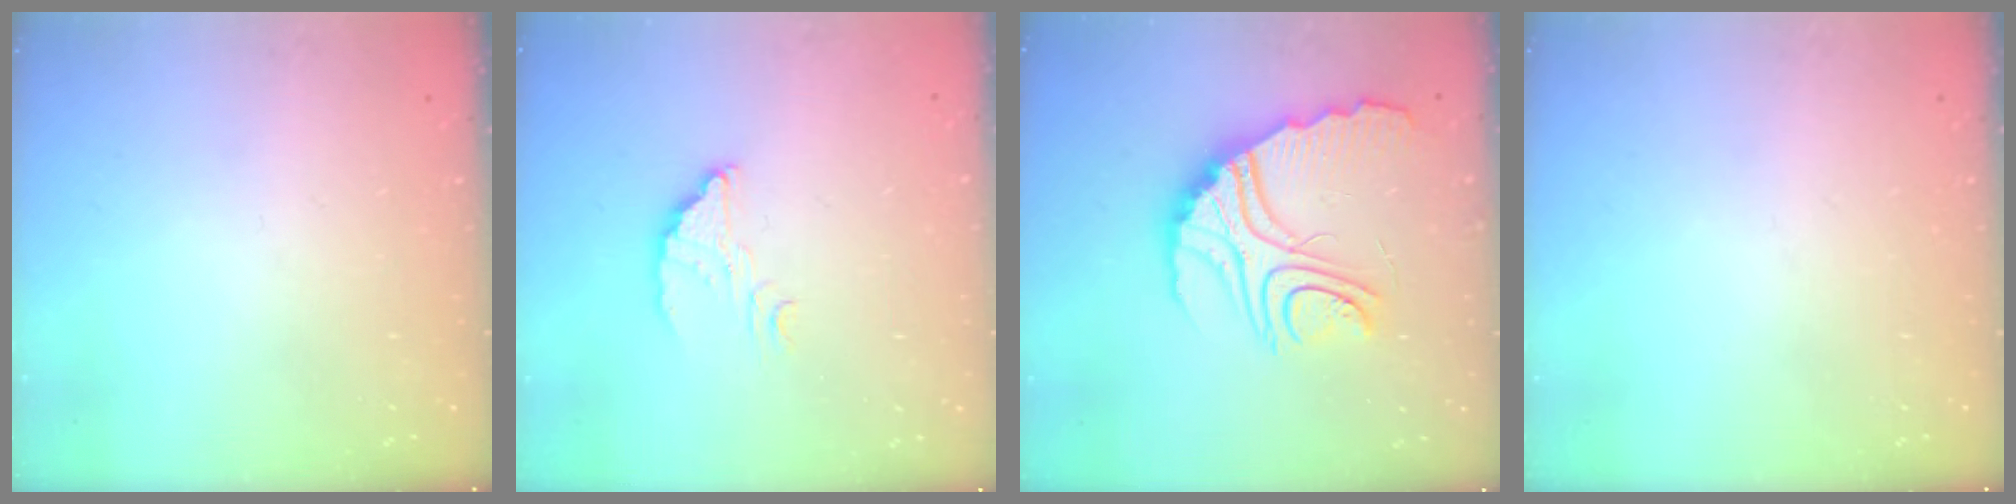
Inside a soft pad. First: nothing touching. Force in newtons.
{"total": 3.7, "press": 3.7, "slide": 0.1}
{"total": 15.5, "press": 15.4, "slide": 1.5}
{"total": 0.0}